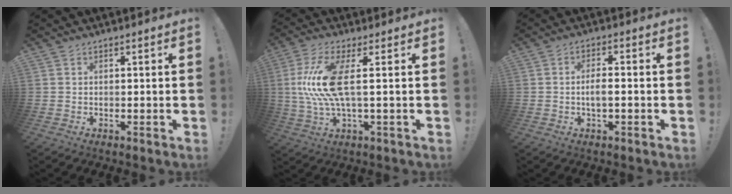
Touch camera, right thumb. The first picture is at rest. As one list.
[{"total": 13.9, "force": [1.6, 3.6, 13.3], "torque": [-0.272, -0.014, 0.019]}, {"total": 4.2, "force": [-1.2, 1.1, 3.9], "torque": [-0.086, 0.000, -0.025]}]